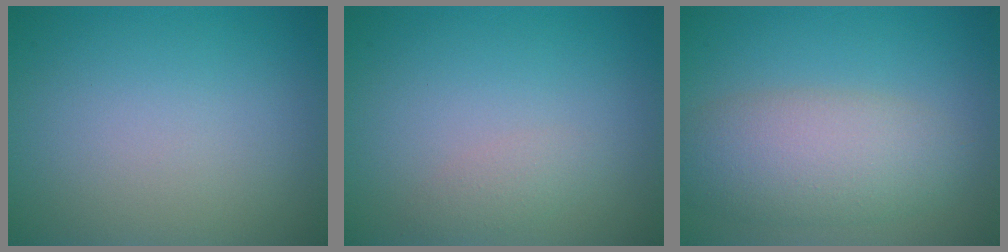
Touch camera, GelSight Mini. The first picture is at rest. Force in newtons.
{"total": 1.1, "press": 1.1, "slide": 0.0}
{"total": 5.6, "press": 5.6, "slide": 0.3}